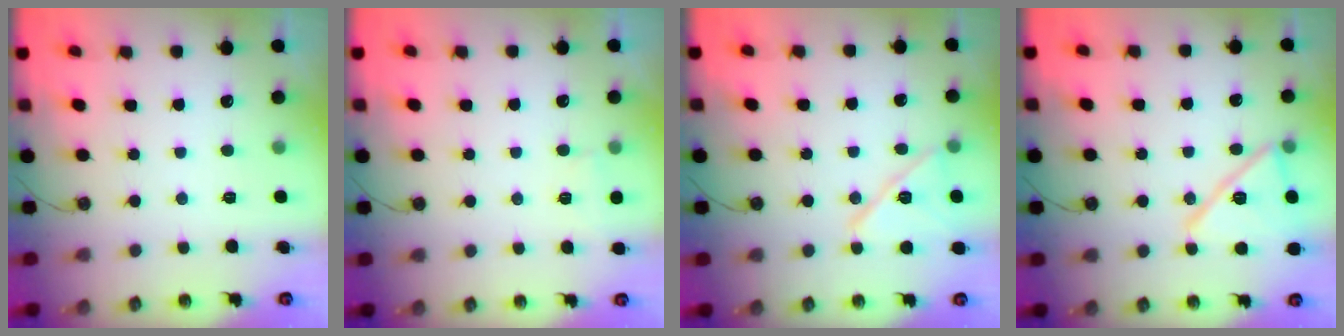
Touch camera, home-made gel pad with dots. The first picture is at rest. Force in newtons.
{"total": 2.6, "press": 2.4, "slide": 0.9}
{"total": 14.3, "press": 10.9, "slide": 9.3}
{"total": 15.9, "press": 15.5, "slide": 3.4}